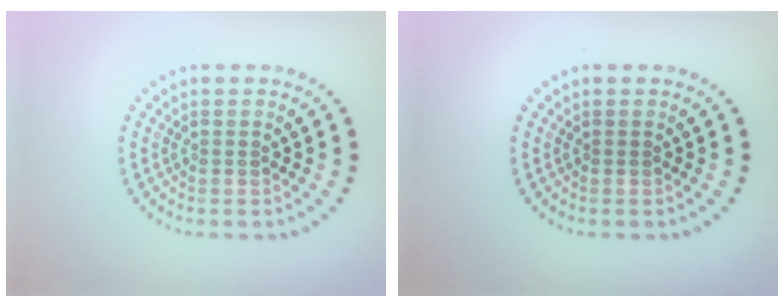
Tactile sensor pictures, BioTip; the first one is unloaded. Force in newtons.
{"total": 0.0}